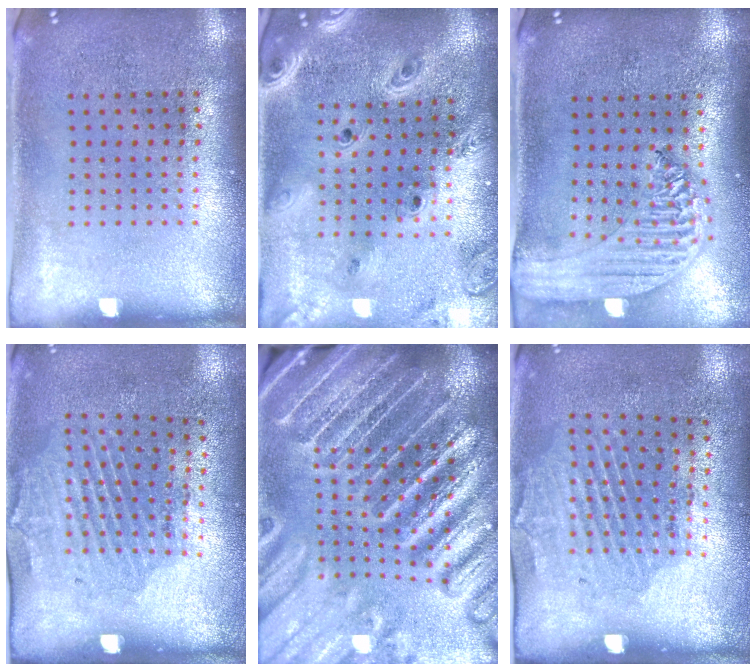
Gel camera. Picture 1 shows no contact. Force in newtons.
{"total": 3.2, "press": 2.6, "slide": 1.8}
{"total": 2.2, "press": 2.0, "slide": 1.0}
{"total": 1.9, "press": 1.2, "slide": 1.5}
{"total": 5.6, "press": 4.8, "slide": 2.7}
{"total": 1.9, "press": 1.2, "slide": 1.5}